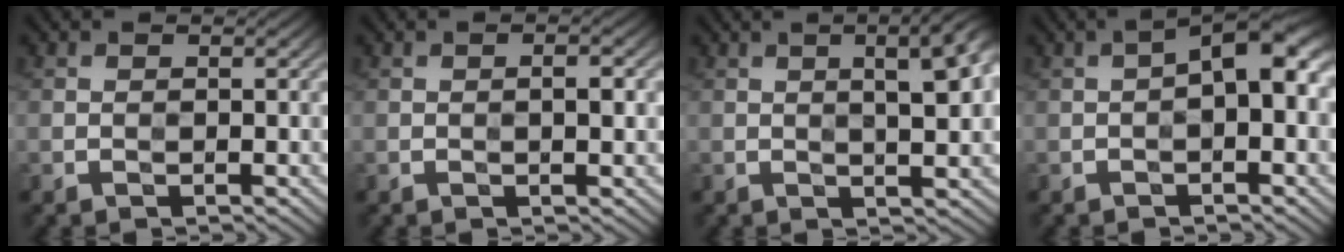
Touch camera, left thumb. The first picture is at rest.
{"total": 1.9, "force": [0.0, 0.5, 1.9], "torque": [-0.028, 0.003, -0.003]}
{"total": 8.2, "force": [2.4, 2.6, 7.4], "torque": [-0.075, 0.027, 0.018]}
{"total": 6.4, "force": [0.3, 2.4, 5.9], "torque": [-0.087, 0.021, -0.003]}